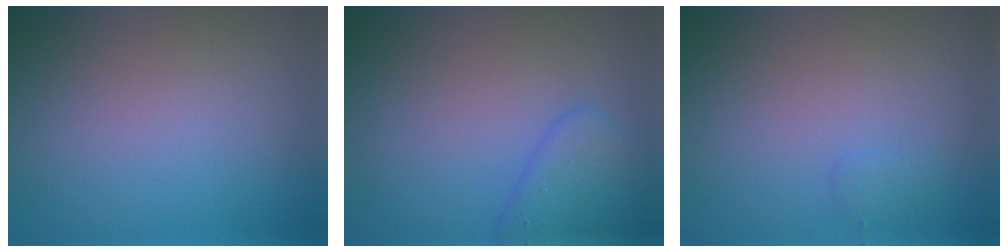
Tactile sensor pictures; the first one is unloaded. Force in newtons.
{"total": 1.8, "press": 1.8, "slide": 0.1}
{"total": 0.7, "press": 0.7, "slide": 0.1}